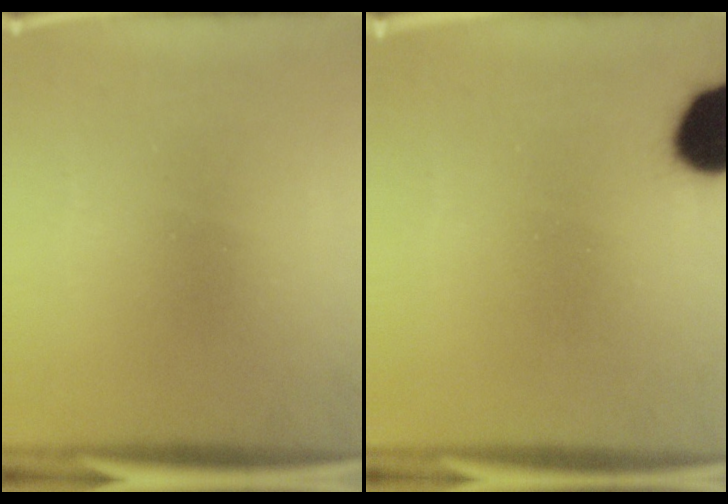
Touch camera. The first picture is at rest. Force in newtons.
{"total": 12.6}